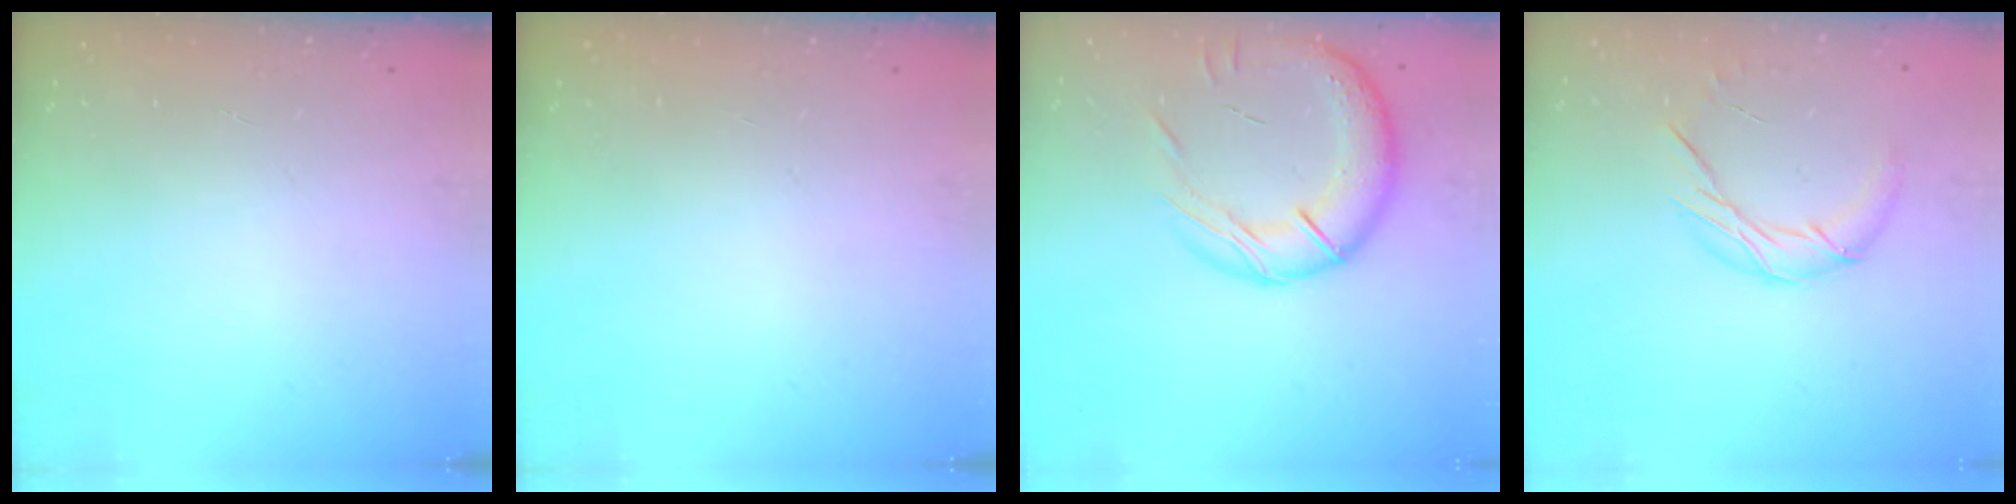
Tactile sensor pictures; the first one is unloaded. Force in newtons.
{"total": 0.0}
{"total": 18.2, "press": 17.9, "slide": 3.6}
{"total": 8.7, "press": 8.7, "slide": 0.3}